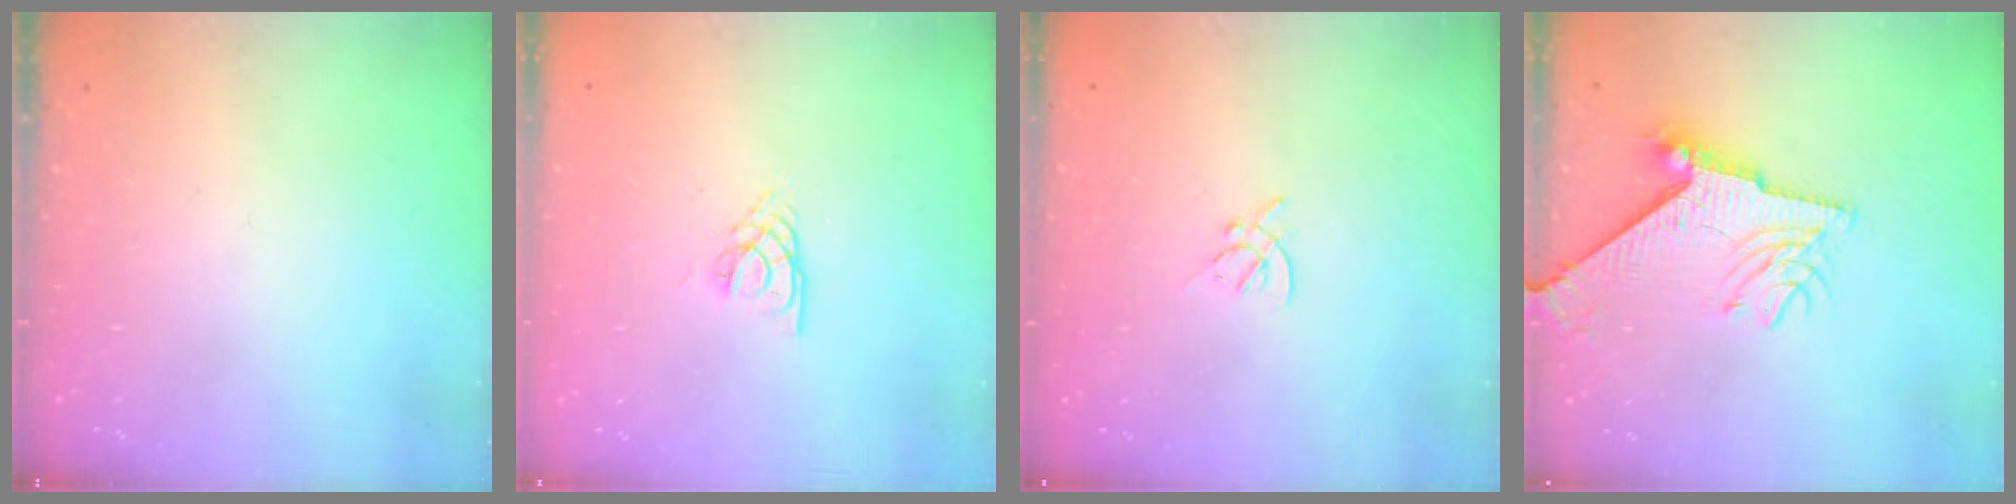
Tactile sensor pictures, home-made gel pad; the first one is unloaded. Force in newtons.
{"total": 3.2, "press": 3.1, "slide": 0.4}
{"total": 2.2, "press": 2.1, "slide": 0.6}
{"total": 11.5, "press": 11.4, "slide": 1.2}